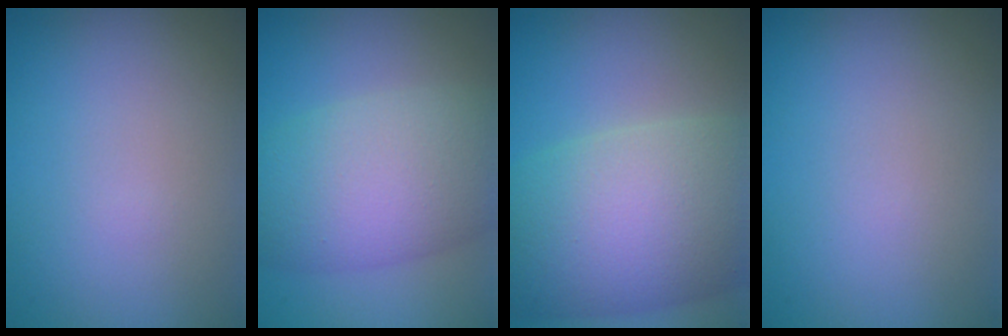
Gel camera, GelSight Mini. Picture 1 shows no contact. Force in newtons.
{"total": 8.6, "press": 8.6, "slide": 0.6}
{"total": 12.4, "press": 12.4, "slide": 0.5}
{"total": 0.0}